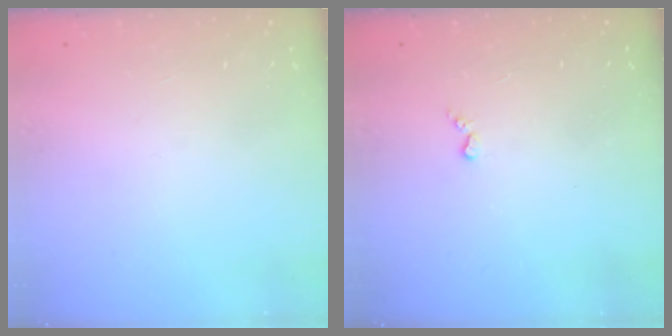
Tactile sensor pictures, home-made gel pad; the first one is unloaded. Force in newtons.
{"total": 2.4, "press": 2.4, "slide": 0.4}